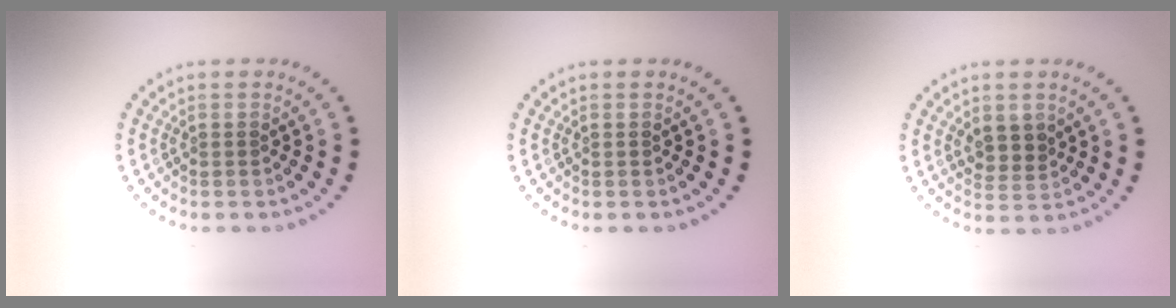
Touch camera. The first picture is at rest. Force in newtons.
{"total": 0.0}
{"total": 2.2, "press": 2.0, "slide": 0.9}